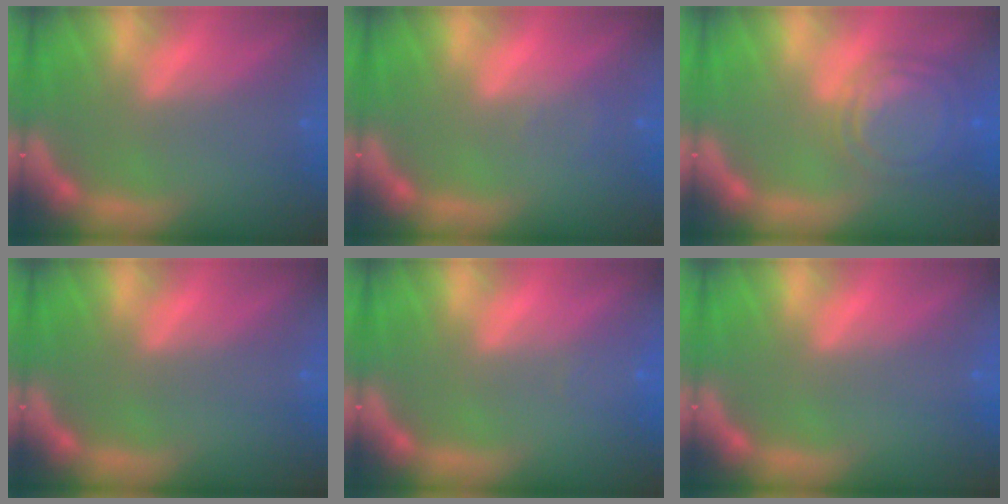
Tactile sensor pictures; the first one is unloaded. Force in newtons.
{"total": 0.9}
{"total": 7.6}
{"total": 0.0}
{"total": 1.0}
{"total": 0.0}